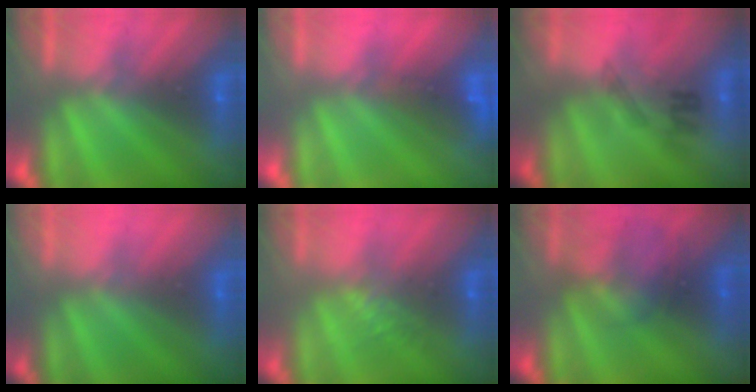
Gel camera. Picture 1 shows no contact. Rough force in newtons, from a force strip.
{"total": 3.7}
{"total": 2.3}
{"total": 2.4}
{"total": 1.3}
{"total": 2.3}